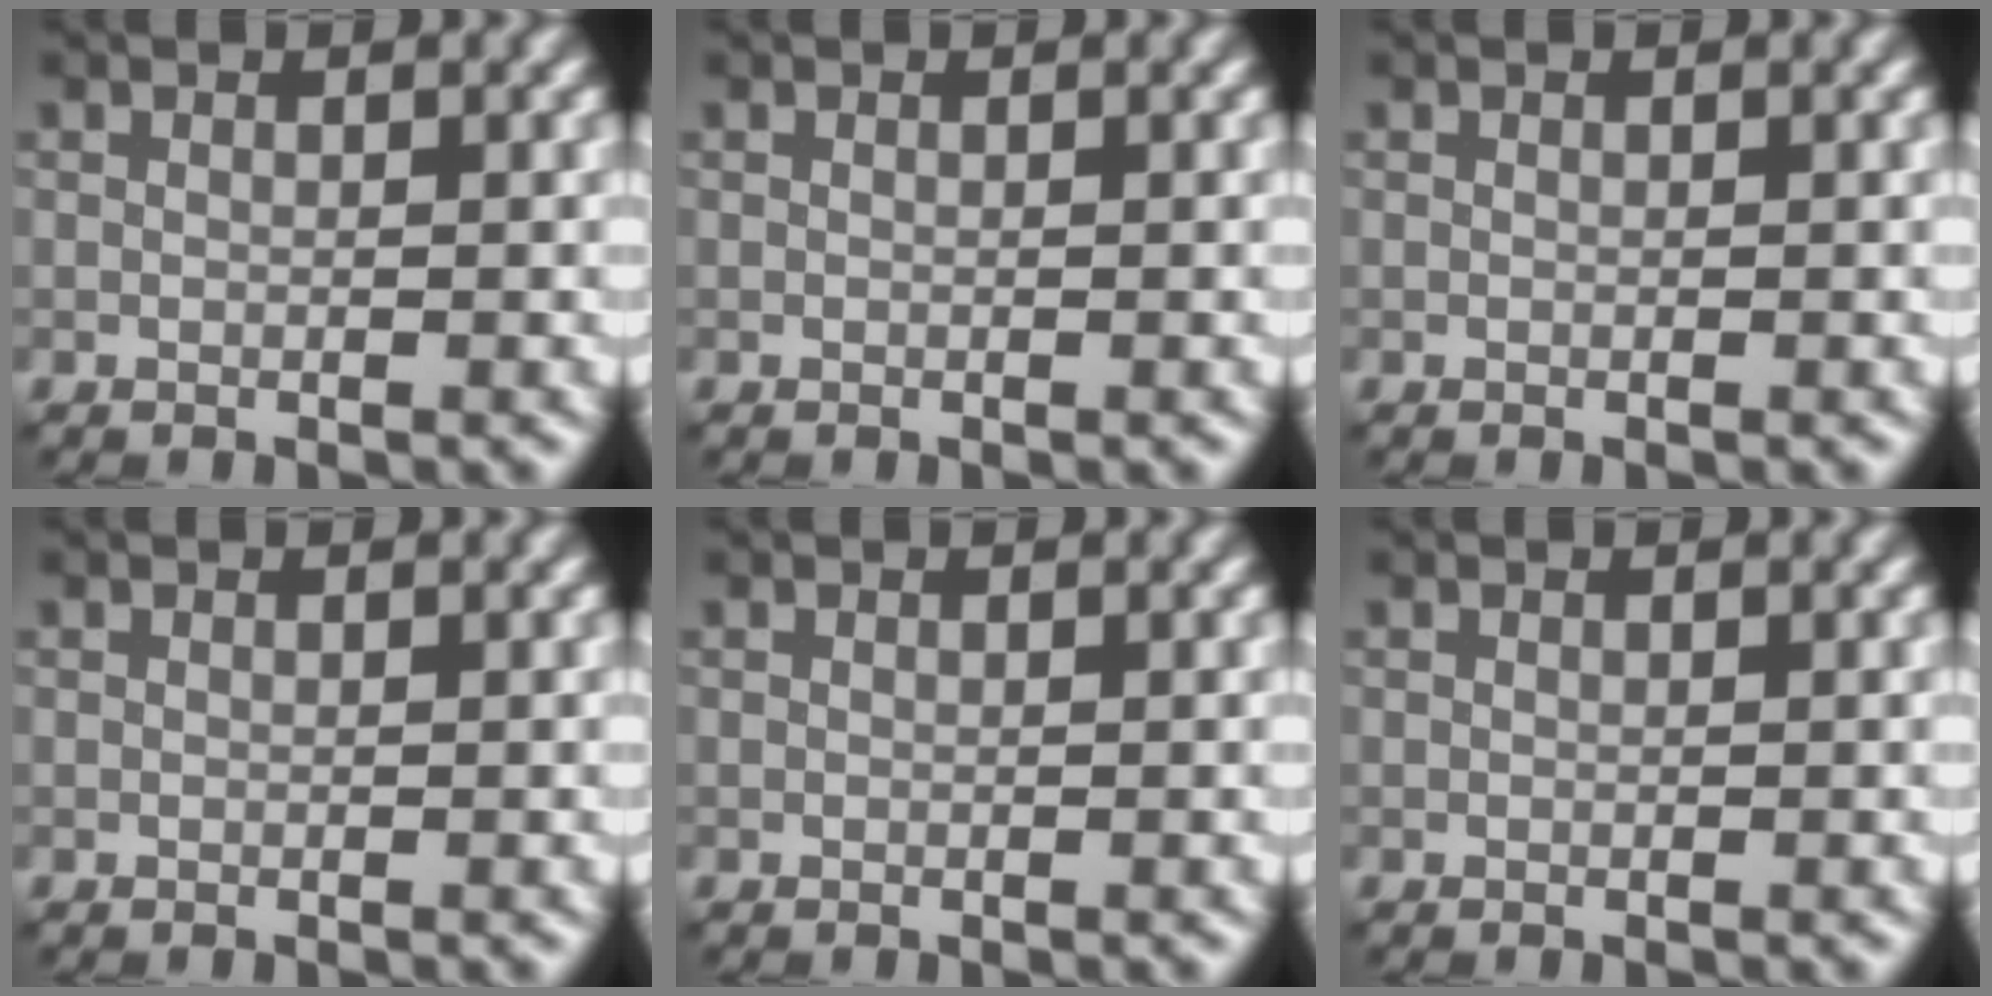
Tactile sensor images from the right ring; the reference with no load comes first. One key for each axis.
{"total": 0.0}
{"total": 0.0}
{"total": 0.0}
{"total": 0.0}
{"total": 0.0}